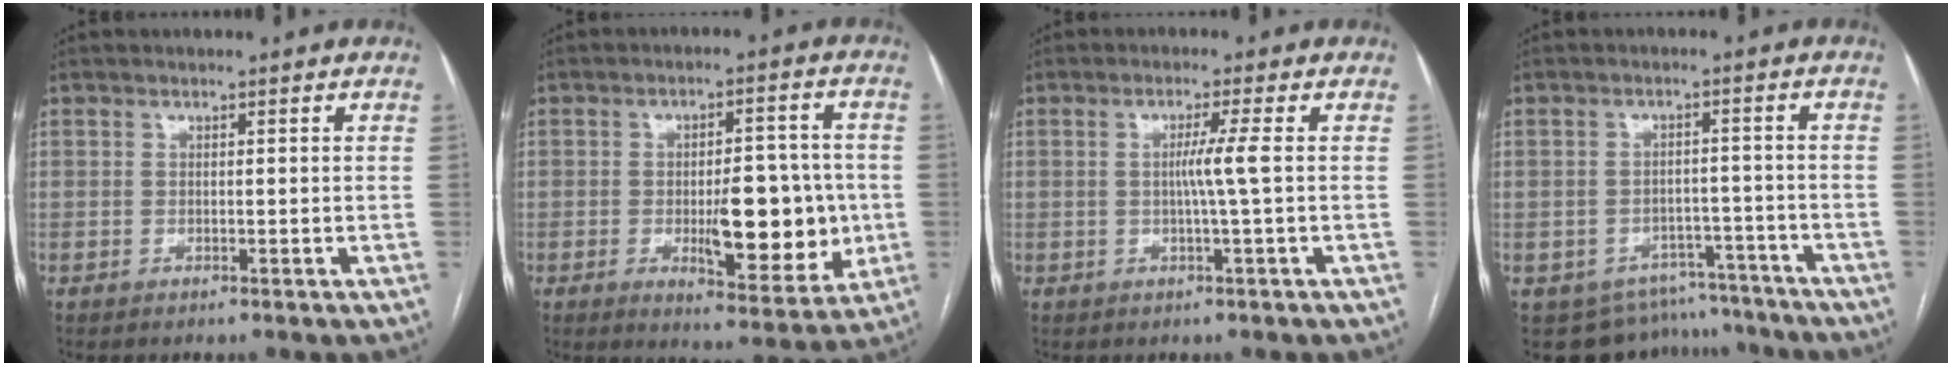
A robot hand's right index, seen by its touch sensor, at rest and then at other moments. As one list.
[{"total": 12.5, "force": [-1.9, 4.6, 11.5], "torque": [-0.154, 0.005, -0.017]}, {"total": 3.2, "force": [0.0, -1.0, 3.0], "torque": [-0.053, -0.002, -0.002]}, {"total": 10.7, "force": [-9.0, 5.8, 0.8], "torque": [-0.002, 0.025, -0.105]}]